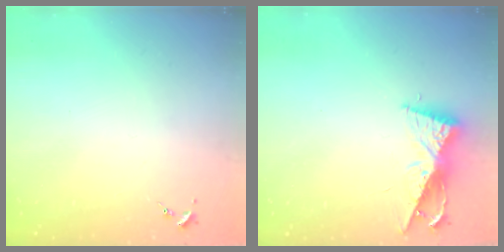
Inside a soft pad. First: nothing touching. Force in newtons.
{"total": 8.7, "press": 8.7, "slide": 0.6}